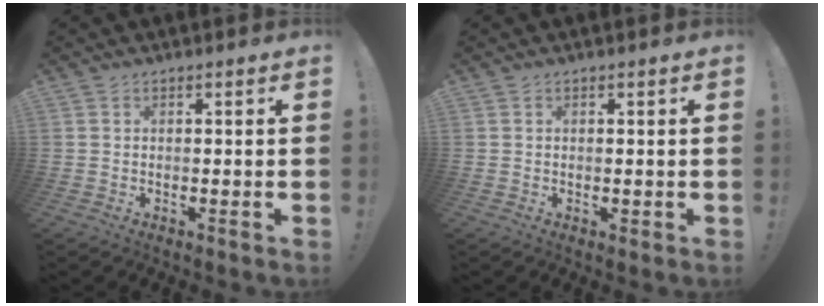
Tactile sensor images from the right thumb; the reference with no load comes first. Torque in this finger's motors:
{"motor_torque": [0.09, 0.03, 0.05, -0.12, 0.04]}